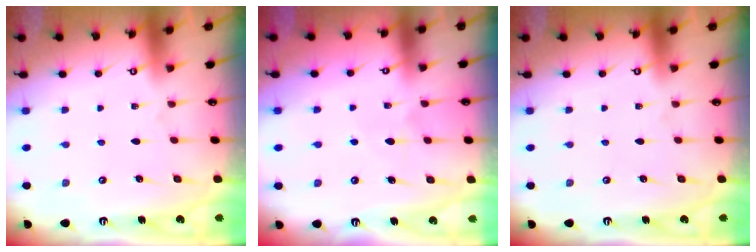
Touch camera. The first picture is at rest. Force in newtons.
{"total": 5.7, "press": 5.6, "slide": 0.8}
{"total": 0.0}